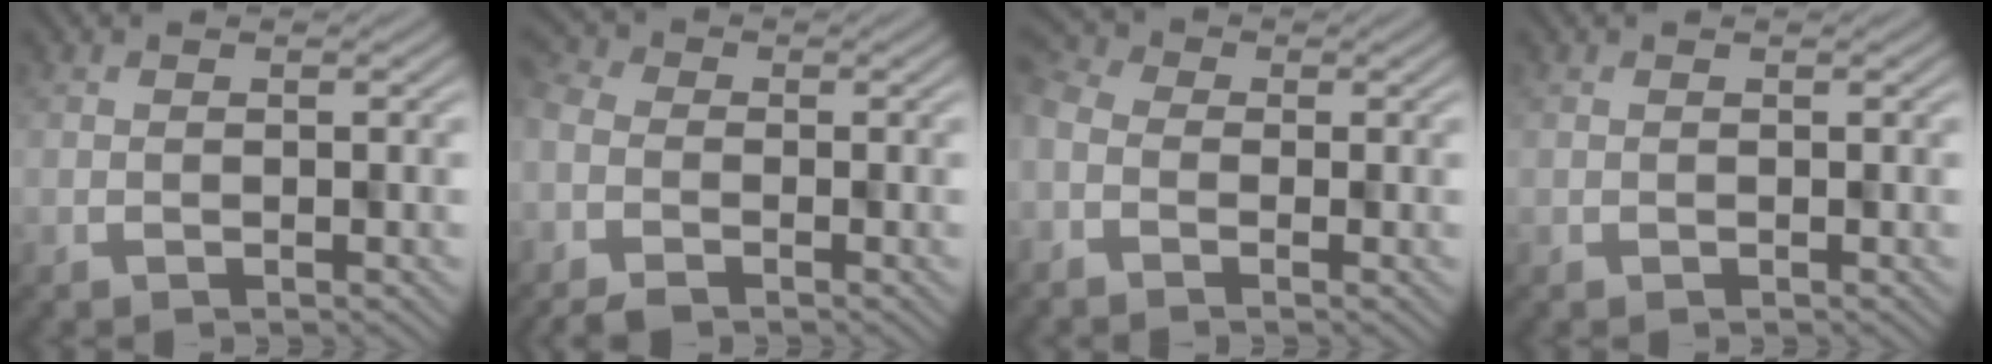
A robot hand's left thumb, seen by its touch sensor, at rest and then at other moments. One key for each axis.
{"total": 5.5, "fx": -3.5, "fy": 3.3, "fz": 2.7, "tx": -0.072, "ty": -0.015, "tz": -0.072}
{"total": 3.9, "fx": -2.1, "fy": 2.6, "fz": 1.9, "tx": -0.049, "ty": -0.011, "tz": -0.047}
{"total": 0.6, "fx": 0.2, "fy": 0.4, "fz": -0.4, "tx": 0.011, "ty": -0.002, "tz": 0.006}